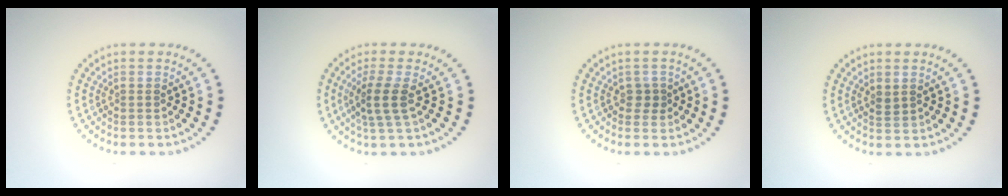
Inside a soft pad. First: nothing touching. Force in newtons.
{"total": 2.7, "press": 2.1, "slide": 1.6}
{"total": 1.1, "press": 0.8, "slide": 0.7}
{"total": 0.8, "press": 0.7, "slide": 0.4}